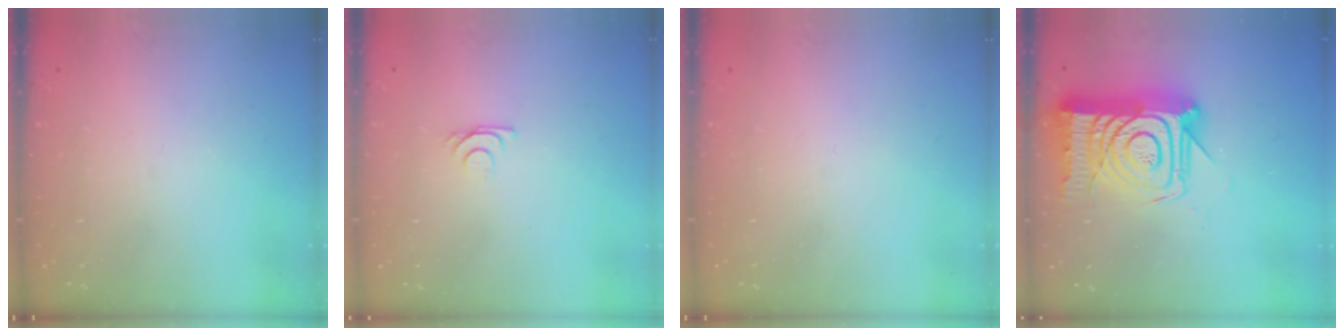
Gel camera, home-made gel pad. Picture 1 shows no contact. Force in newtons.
{"total": 6.2, "press": 6.2, "slide": 0.8}
{"total": 1.5, "press": 1.5, "slide": 0.1}
{"total": 22.4, "press": 22.4, "slide": 1.7}